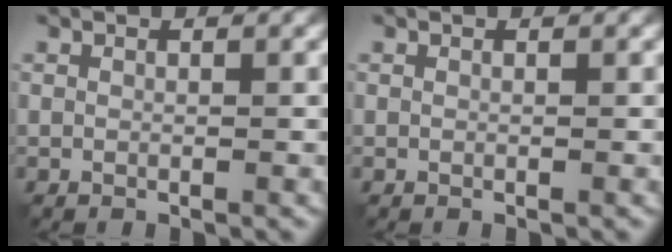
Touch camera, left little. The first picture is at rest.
{"total": 0.0}